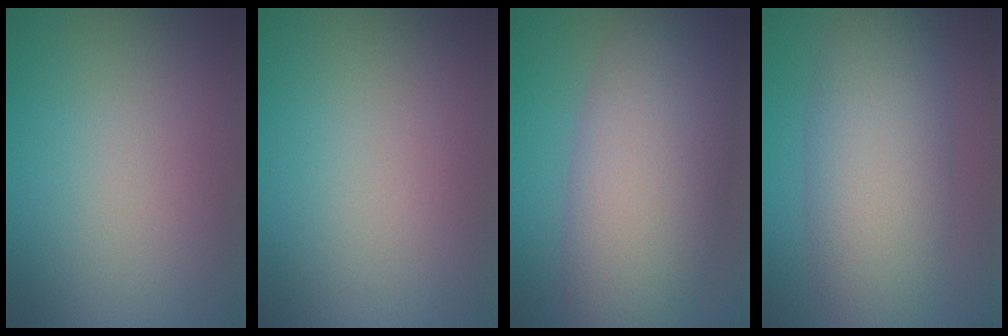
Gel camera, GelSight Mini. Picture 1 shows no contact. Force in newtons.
{"total": 0.0}
{"total": 10.0, "press": 9.9, "slide": 0.8}
{"total": 7.5, "press": 7.5, "slide": 0.3}